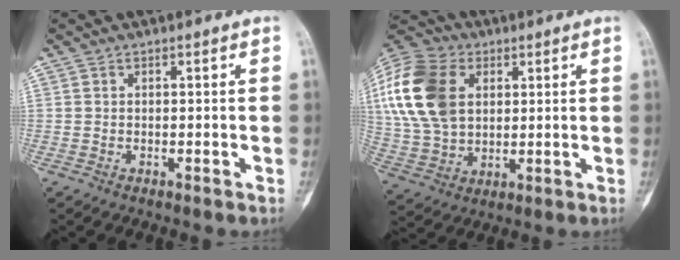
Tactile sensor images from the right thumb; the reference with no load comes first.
{"total": 20.8, "force": [5.5, 14.5, 14.0], "torque": [-0.295, 0.006, 0.102]}